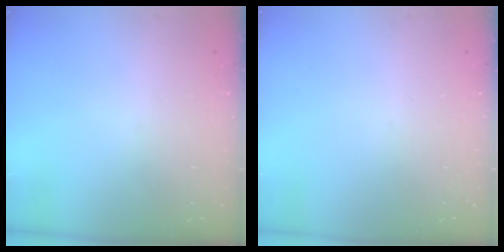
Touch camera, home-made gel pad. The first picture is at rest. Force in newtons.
{"total": 0.0}